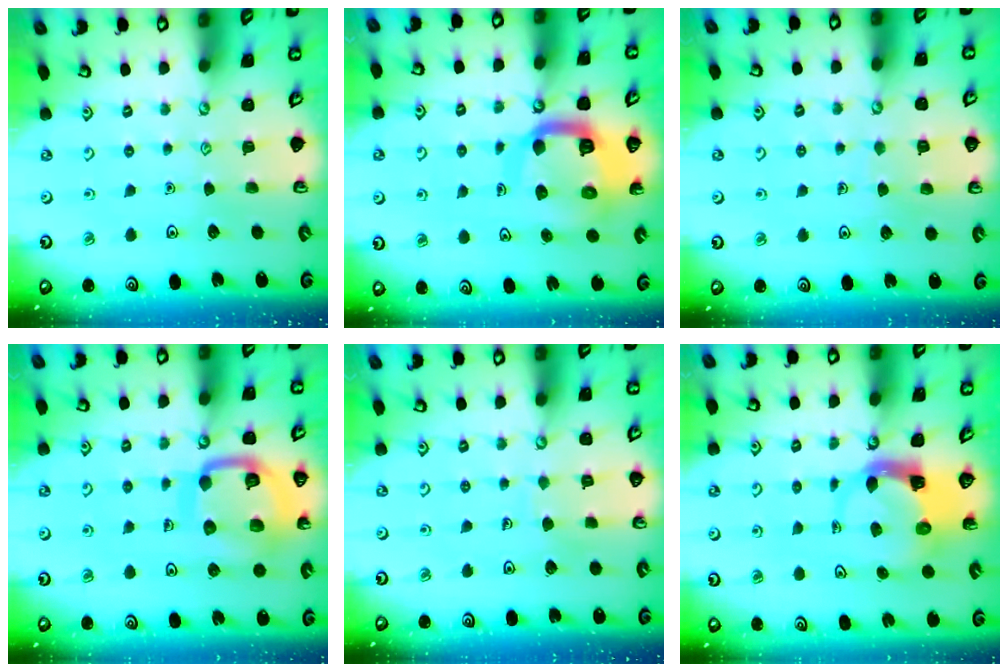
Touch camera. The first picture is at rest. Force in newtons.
{"total": 13.8, "press": 13.8, "slide": 1.5}
{"total": 4.3, "press": 4.3, "slide": 0.4}
{"total": 14.1, "press": 14.0, "slide": 1.4}
{"total": 3.8, "press": 3.8, "slide": 0.3}
{"total": 5.4, "press": 5.3, "slide": 1.0}